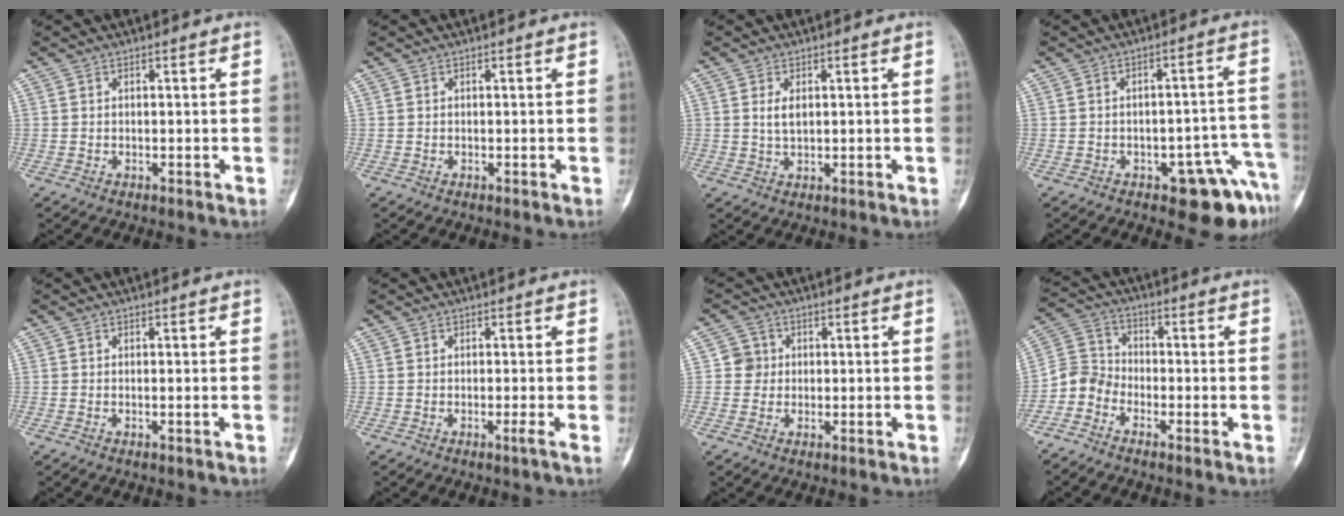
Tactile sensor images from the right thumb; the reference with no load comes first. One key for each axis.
{"total": 0.0}
{"total": 3.0, "fx": 0.7, "fy": 1.7, "fz": 2.3, "tx": -0.035, "ty": -0.004, "tz": 0.015}
{"total": 9.8, "fx": -5.3, "fy": 4.2, "fz": 7.0, "tx": -0.044, "ty": 0.044, "tz": -0.061}
{"total": 0.0}
{"total": 0.9, "fx": -0.5, "fy": -0.3, "fz": 0.7, "tx": -0.011, "ty": -0.003, "tz": -0.011}
{"total": 3.4, "fx": 0.2, "fy": 3.4, "fz": 0.5, "tx": 0.021, "ty": 0.008, "tz": -0.004}
{"total": 5.7, "fx": -3.6, "fy": 4.2, "fz": 1.6, "tx": -0.018, "ty": 0.034, "tz": -0.086}